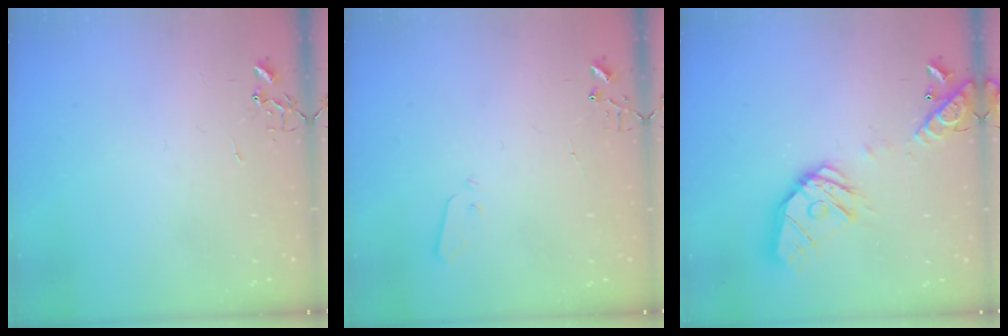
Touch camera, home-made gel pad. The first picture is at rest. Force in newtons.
{"total": 2.0, "press": 2.0, "slide": 0.4}
{"total": 19.5, "press": 19.4, "slide": 2.7}